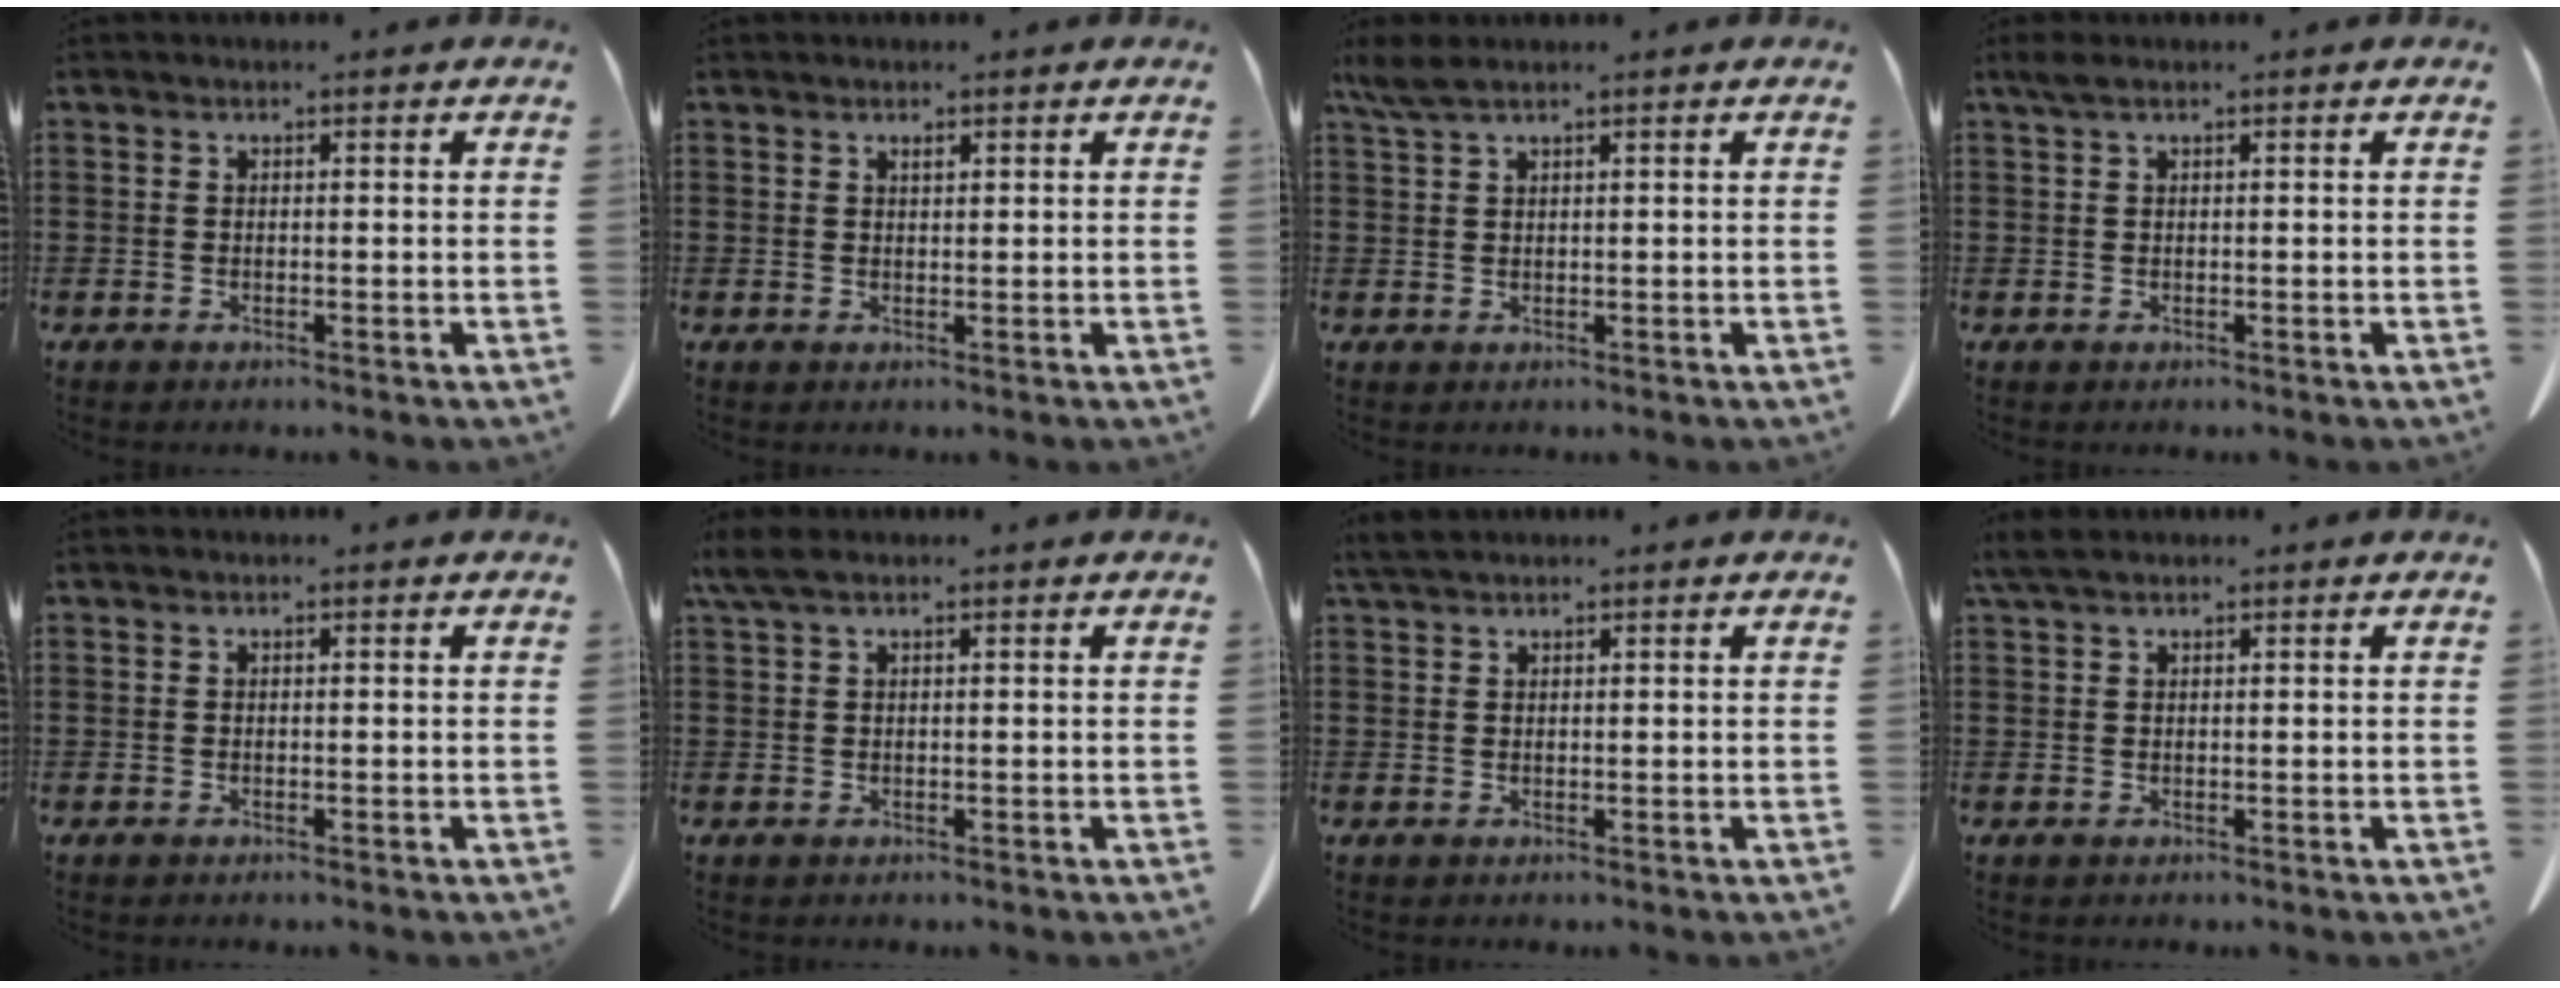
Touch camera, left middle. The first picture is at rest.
{"total": 0.8, "force": [0.6, 0.3, 0.5], "torque": [-0.012, -0.002, 0.013]}
{"total": 2.9, "force": [2.0, 0.4, 2.1], "torque": [-0.046, -0.001, 0.037]}
{"total": 1.2, "force": [0.6, 0.2, 1.1], "torque": [-0.024, -0.001, 0.012]}
{"total": 0.0}
{"total": 2.1, "force": [1.2, 0.4, 1.7], "torque": [-0.037, 0.001, 0.023]}
{"total": 1.7, "force": [1.5, 0.2, 0.8], "torque": [-0.021, 0.000, 0.029]}
{"total": 2.1, "force": [1.4, 0.5, 1.5], "torque": [-0.033, 0.001, 0.027]}